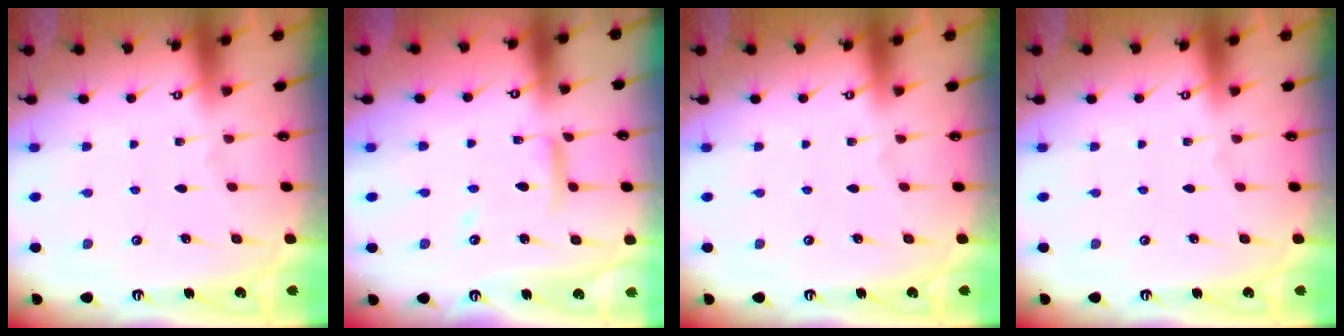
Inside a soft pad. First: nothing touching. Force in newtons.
{"total": 9.7, "press": 9.7, "slide": 0.8}
{"total": 0.0}
{"total": 0.0}